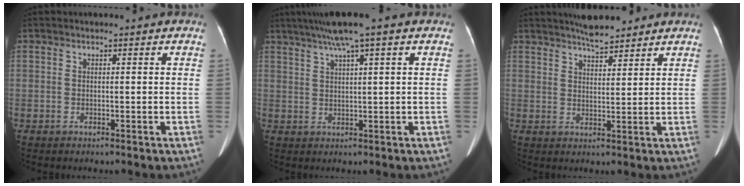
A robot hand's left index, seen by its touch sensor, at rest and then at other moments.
{"total": 6.6, "force": [4.2, -0.6, 5.0], "torque": [-0.088, 0.027, 0.071]}
{"total": 5.6, "force": [5.0, 1.0, 2.4], "torque": [-0.039, 0.014, 0.082]}